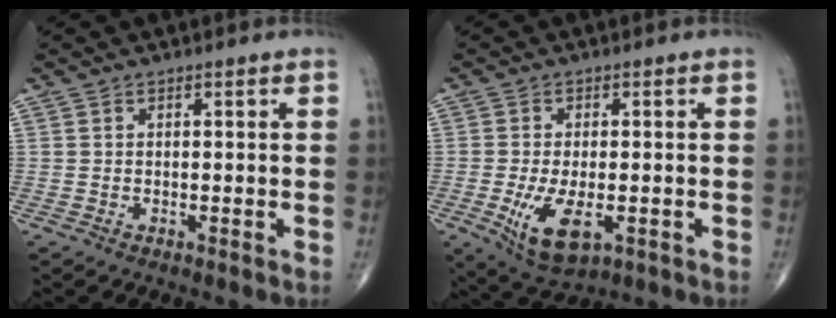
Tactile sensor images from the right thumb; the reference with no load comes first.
{"total": 9.0, "force": [-2.5, 4.3, 7.5], "torque": [-0.139, -0.014, -0.032]}